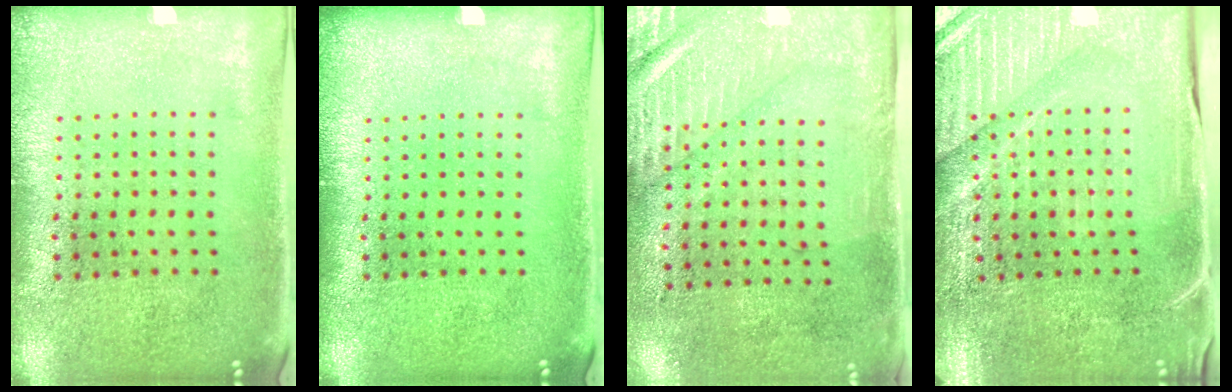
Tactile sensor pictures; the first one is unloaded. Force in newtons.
{"total": 0.0}
{"total": 3.0, "press": 2.4, "slide": 1.6}
{"total": 3.8, "press": 3.8, "slide": 0.5}